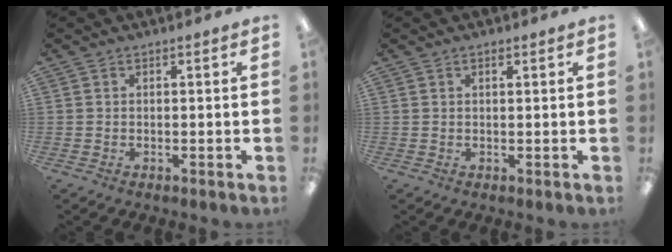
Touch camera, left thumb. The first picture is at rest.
{"total": 0.9, "force": [0.6, 0.4, 0.6], "torque": [-0.005, -0.002, 0.009]}